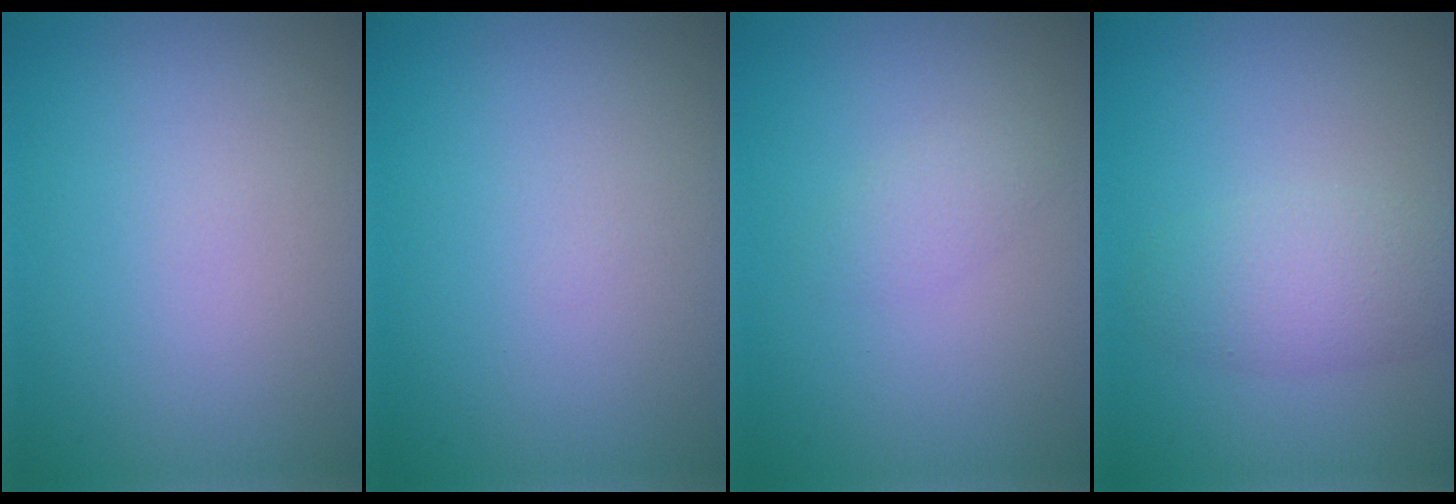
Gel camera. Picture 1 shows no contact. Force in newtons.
{"total": 0.0}
{"total": 1.2, "press": 1.2, "slide": 0.1}
{"total": 3.1, "press": 3.1, "slide": 0.1}